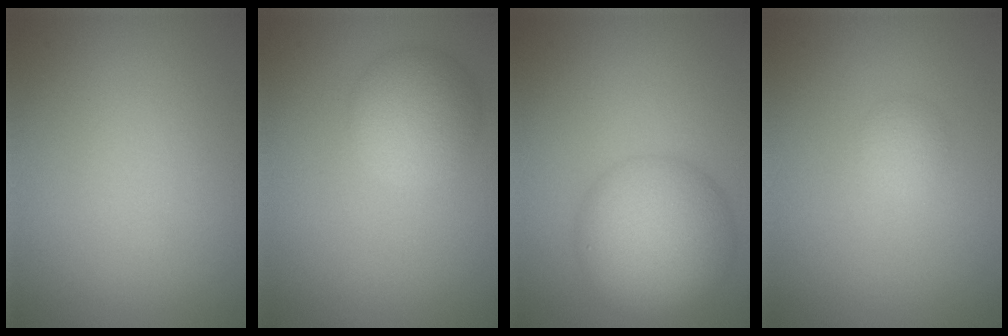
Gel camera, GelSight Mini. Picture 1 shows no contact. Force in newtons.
{"total": 3.8, "press": 3.8, "slide": 0.3}
{"total": 8.1, "press": 8.1, "slide": 0.3}
{"total": 1.2, "press": 1.2, "slide": 0.1}